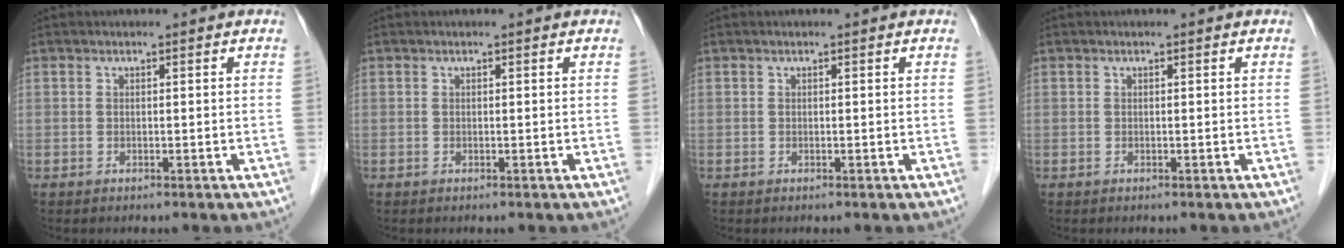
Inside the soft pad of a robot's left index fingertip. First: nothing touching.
{"total": 0.0}
{"total": 0.0}
{"total": 0.0}